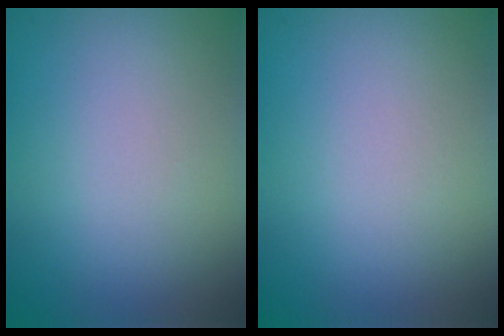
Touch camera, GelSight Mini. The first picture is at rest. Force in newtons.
{"total": 0.0}